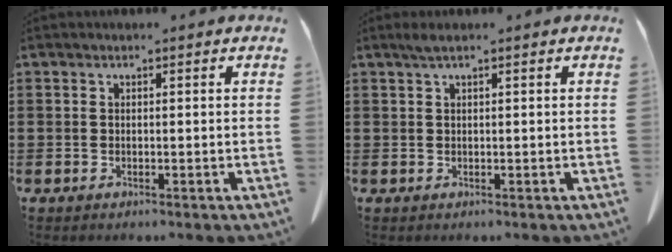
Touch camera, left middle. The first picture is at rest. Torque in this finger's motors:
{"motor_torque": [0.38, -0.11, 0.00, 0.02]}